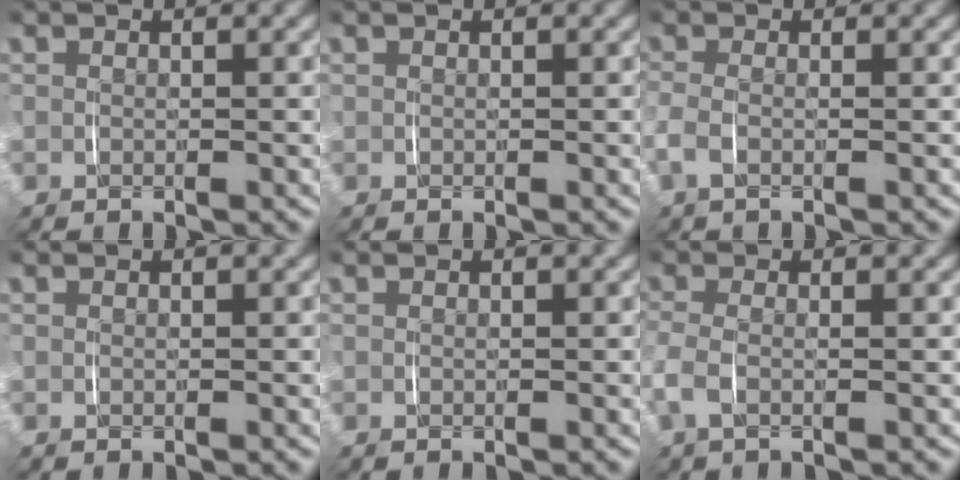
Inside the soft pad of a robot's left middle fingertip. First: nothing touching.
{"total": 0.0}
{"total": 2.2, "force": [-0.8, 1.1, 1.7], "torque": [-0.059, -0.007, -0.015]}
{"total": 0.0}
{"total": 0.0}
{"total": 2.6, "force": [-0.7, 1.3, 2.1], "torque": [-0.070, -0.006, -0.014]}